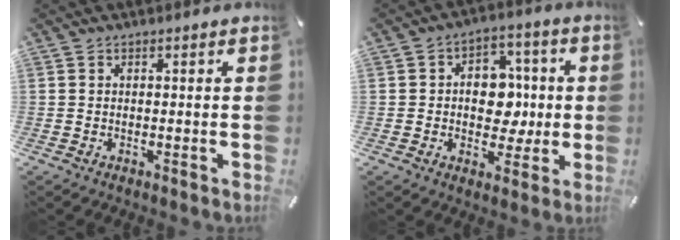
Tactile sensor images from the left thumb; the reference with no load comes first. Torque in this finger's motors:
{"motor_torque": [0.42, 1.35, 0.82, 0.09, 0.06]}